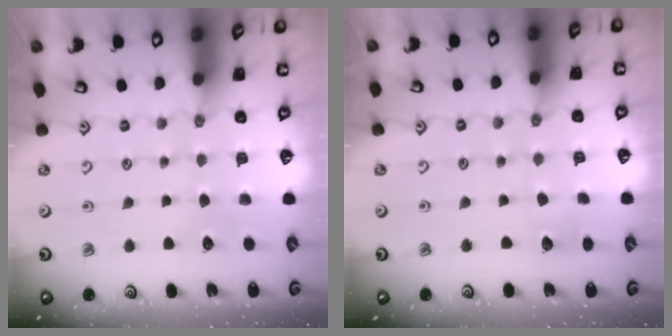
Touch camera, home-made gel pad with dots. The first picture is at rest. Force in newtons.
{"total": 3.4, "press": 3.4, "slide": 0.3}